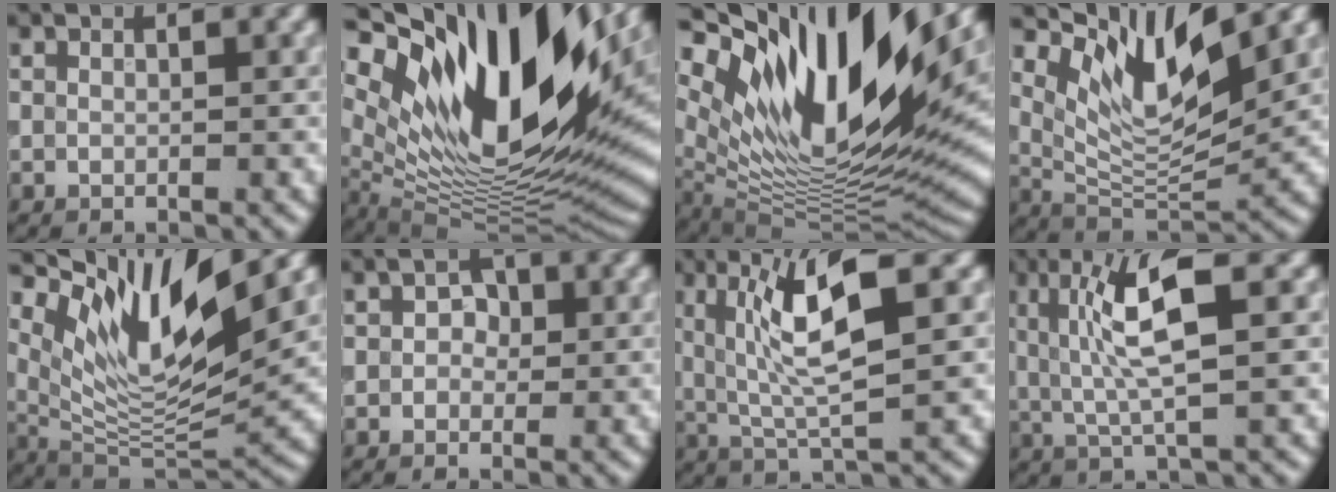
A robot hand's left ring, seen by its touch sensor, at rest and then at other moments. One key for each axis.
{"total": 18.3, "fx": 8.6, "fy": 7.5, "fz": 14.3, "tx": -0.267, "ty": 0.020, "tz": 0.144}
{"total": 17.6, "fx": 9.4, "fy": 5.9, "fz": 13.7, "tx": -0.261, "ty": 0.025, "tz": 0.163}
{"total": 8.0, "fx": 4.8, "fy": 2.5, "fz": 6.0, "tx": -0.114, "ty": -0.009, "tz": 0.090}
{"total": 10.3, "fx": 5.9, "fy": 3.0, "fz": 7.9, "tx": -0.152, "ty": -0.009, "tz": 0.119}
{"total": 1.7, "fx": 0.1, "fy": 1.4, "fz": 0.9, "tx": -0.005, "ty": 0.002, "tz": -0.006}
{"total": 6.7, "fx": 1.8, "fy": 1.3, "fz": 6.4, "tx": -0.127, "ty": 0.001, "tz": 0.035}
{"total": 5.9, "fx": 1.3, "fy": 1.1, "fz": 5.7, "tx": -0.114, "ty": 0.005, "tz": 0.027}